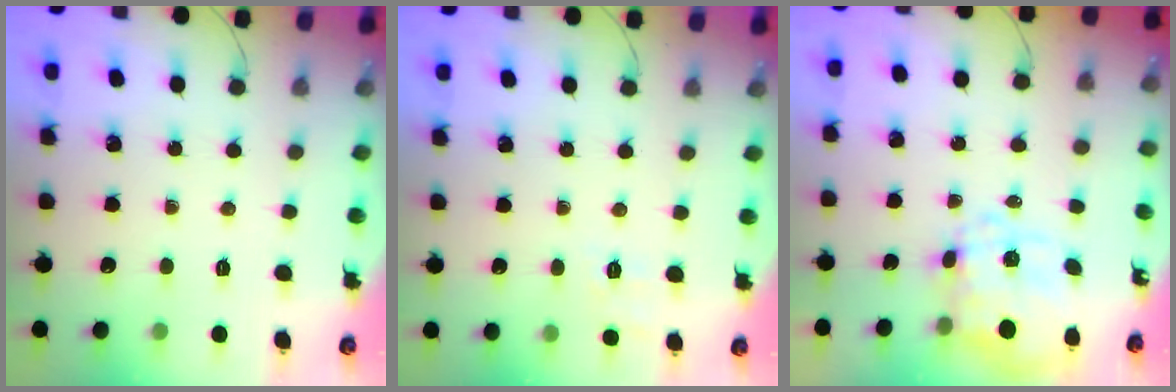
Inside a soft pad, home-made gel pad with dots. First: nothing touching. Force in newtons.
{"total": 1.9, "press": 0.8, "slide": 1.7}
{"total": 11.6, "press": 11.5, "slide": 1.4}